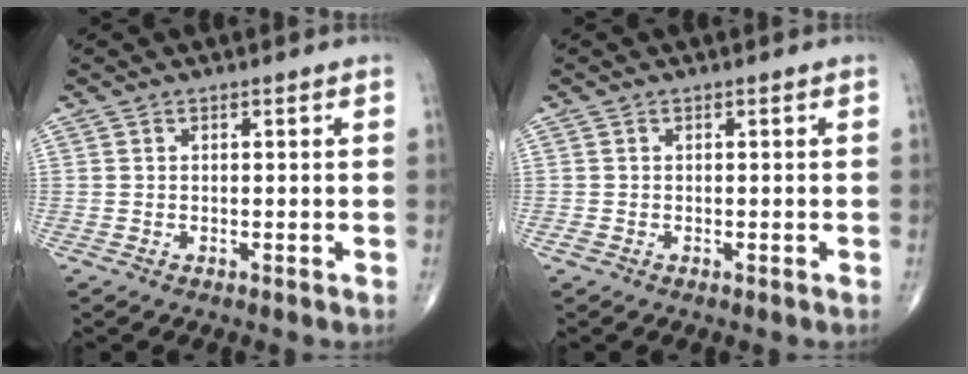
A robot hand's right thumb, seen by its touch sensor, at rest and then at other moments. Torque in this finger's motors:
{"motor_torque": [1.19, 0.94, -0.05, -0.18, -0.02]}